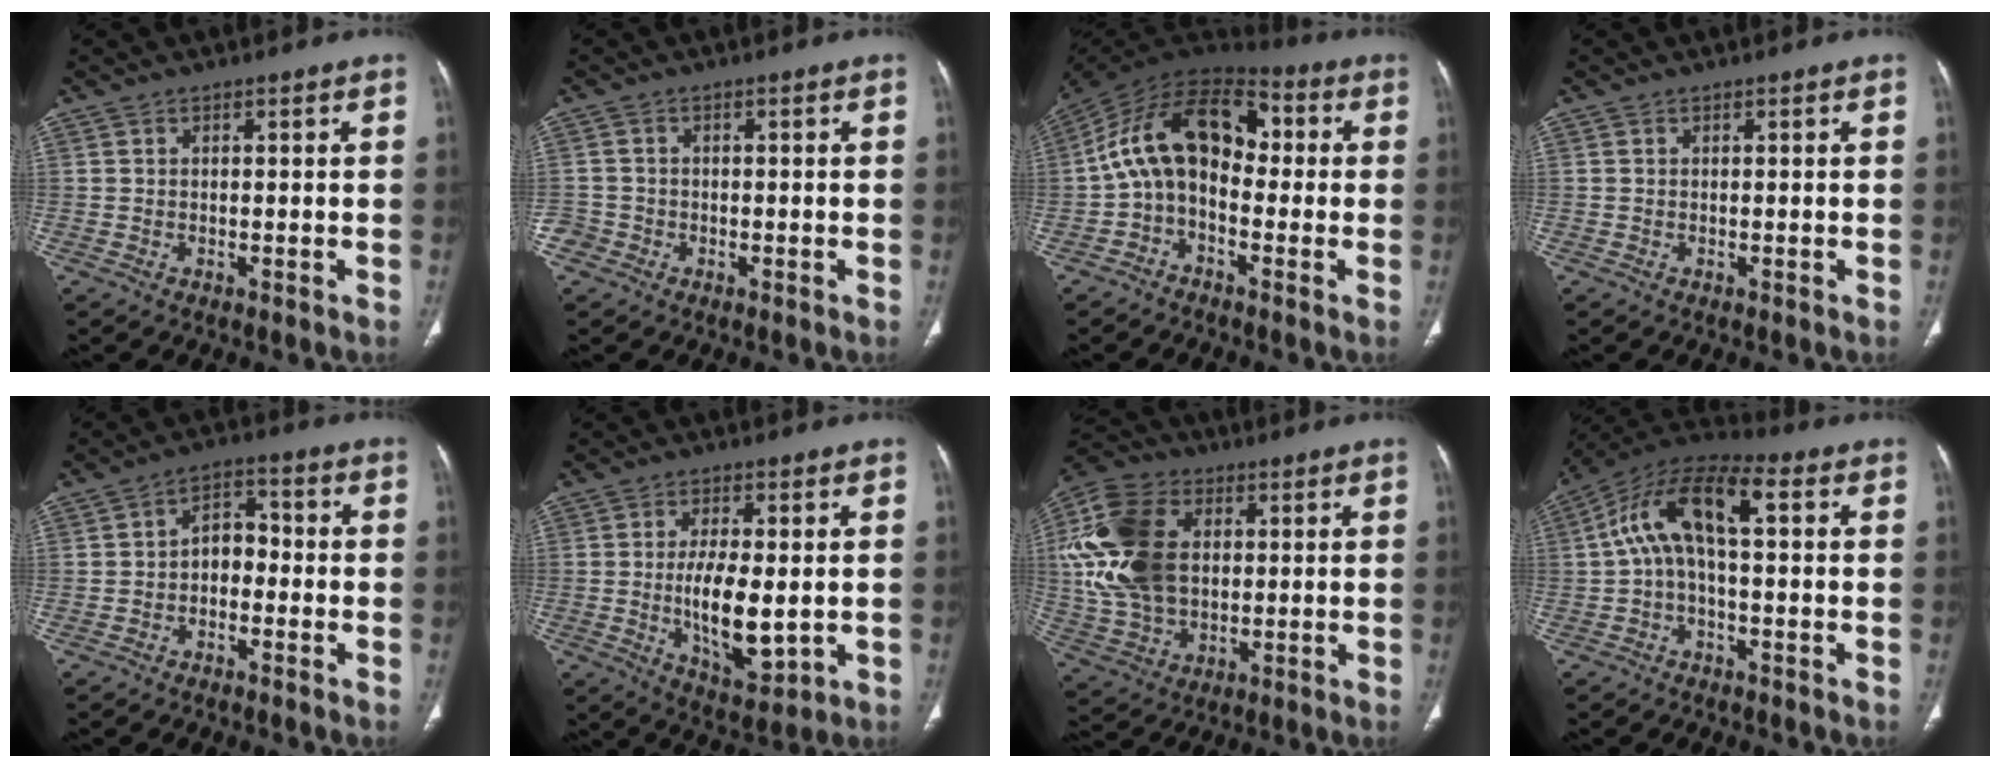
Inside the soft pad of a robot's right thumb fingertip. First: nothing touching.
{"total": 2.8, "force": [-1.3, 2.5, 0.3], "torque": [0.003, 0.014, -0.030]}
{"total": 15.2, "force": [-0.3, 9.6, 11.8], "torque": [-0.184, 0.057, -0.020]}
{"total": 0.0}
{"total": 5.4, "force": [-1.3, 3.9, 3.4], "torque": [-0.030, 0.031, -0.035]}
{"total": 11.2, "force": [-0.8, 4.8, 10.1], "torque": [-0.160, -0.018, -0.004]}
{"total": 19.7, "force": [2.7, 13.6, 13.9], "torque": [-0.280, 0.006, 0.054]}
{"total": 12.7, "force": [1.6, 5.5, 11.3], "torque": [-0.207, 0.048, 0.020]}